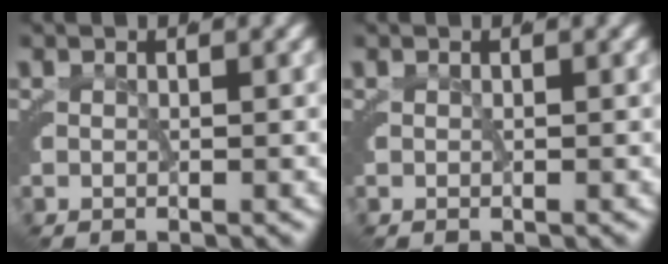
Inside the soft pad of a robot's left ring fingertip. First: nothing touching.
{"total": 0.0}